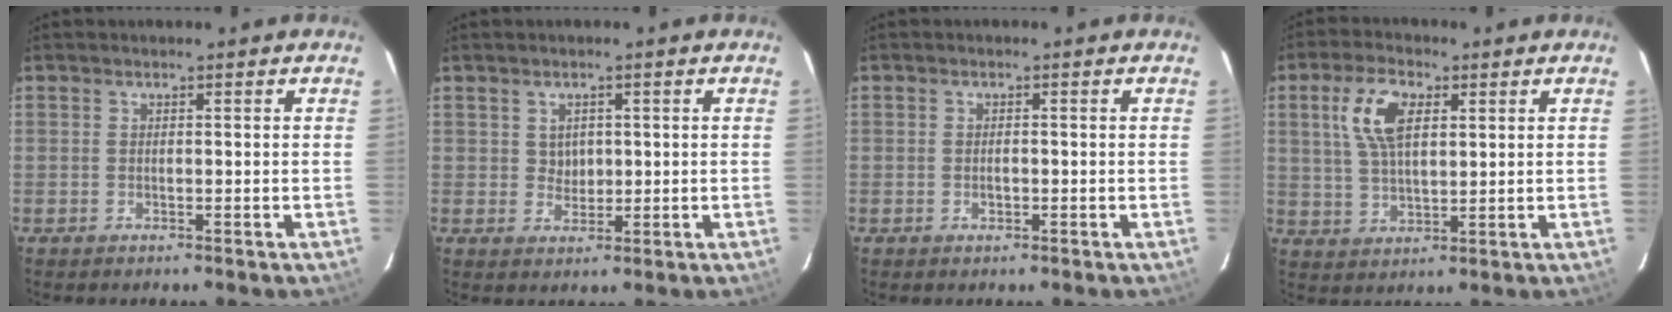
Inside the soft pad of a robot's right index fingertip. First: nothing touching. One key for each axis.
{"total": 2.7, "fx": 0.7, "fy": 2.5, "fz": 0.7, "tx": -0.008, "ty": 0.006, "tz": 0.014}
{"total": 1.1, "fx": -0.4, "fy": 0.8, "fz": 0.7, "tx": -0.012, "ty": 0.002, "tz": -0.006}
{"total": 9.0, "fx": 3.1, "fy": 4.5, "fz": 7.2, "tx": -0.144, "ty": 0.014, "tz": 0.062}